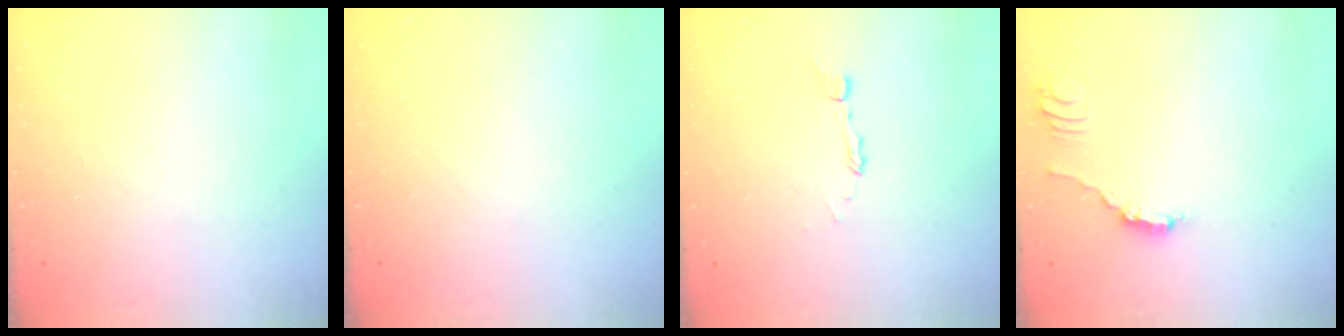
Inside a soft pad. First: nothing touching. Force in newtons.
{"total": 0.0}
{"total": 2.7, "press": 2.7, "slide": 0.2}
{"total": 3.8, "press": 3.8, "slide": 0.2}